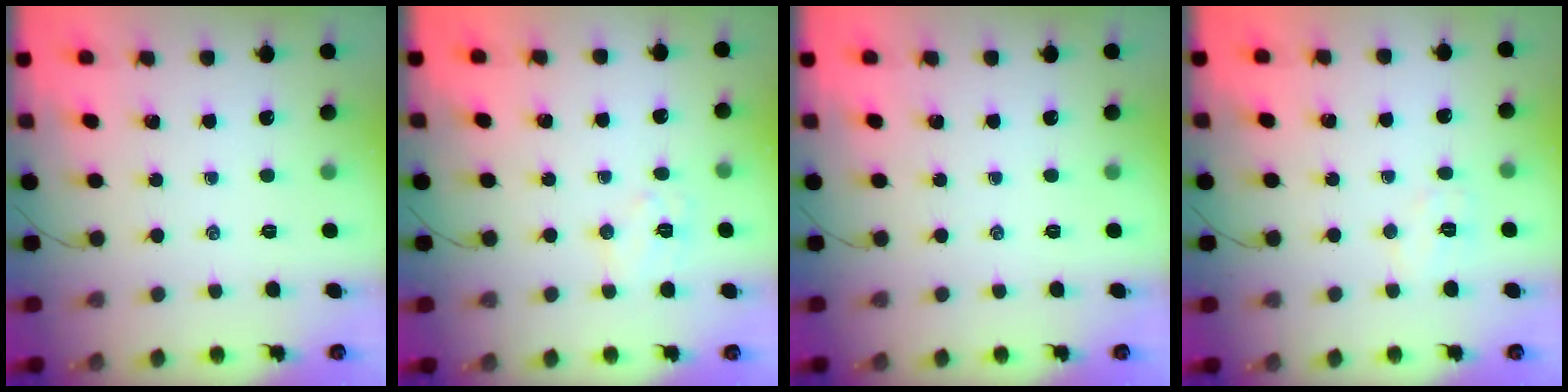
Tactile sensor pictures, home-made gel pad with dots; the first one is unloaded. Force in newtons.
{"total": 5.7, "press": 5.6, "slide": 1.1}
{"total": 0.0}
{"total": 4.5, "press": 4.4, "slide": 1.0}